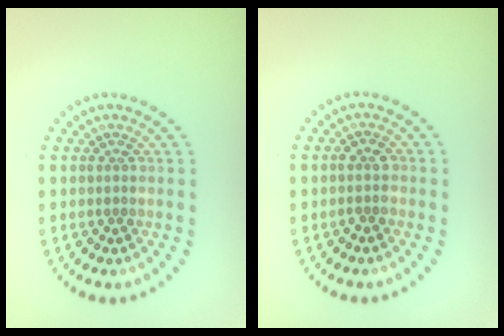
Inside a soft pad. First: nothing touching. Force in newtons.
{"total": 1.4, "press": 1.3, "slide": 0.5}